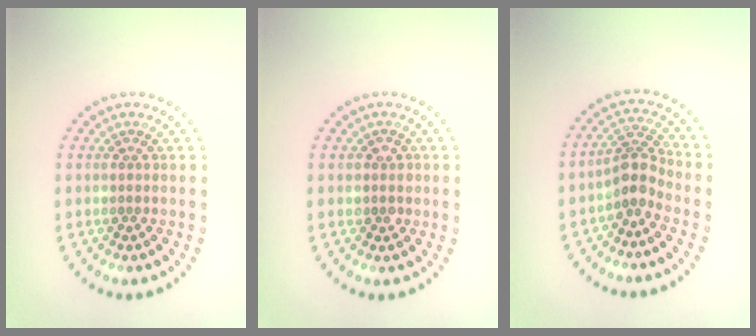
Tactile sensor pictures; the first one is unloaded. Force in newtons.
{"total": 1.5, "press": 1.3, "slide": 0.7}
{"total": 2.7, "press": 2.1, "slide": 1.8}